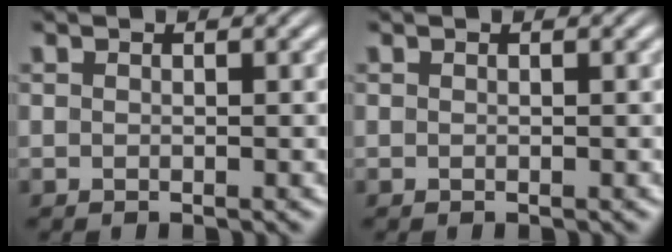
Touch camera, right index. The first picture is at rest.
{"total": 0.0}